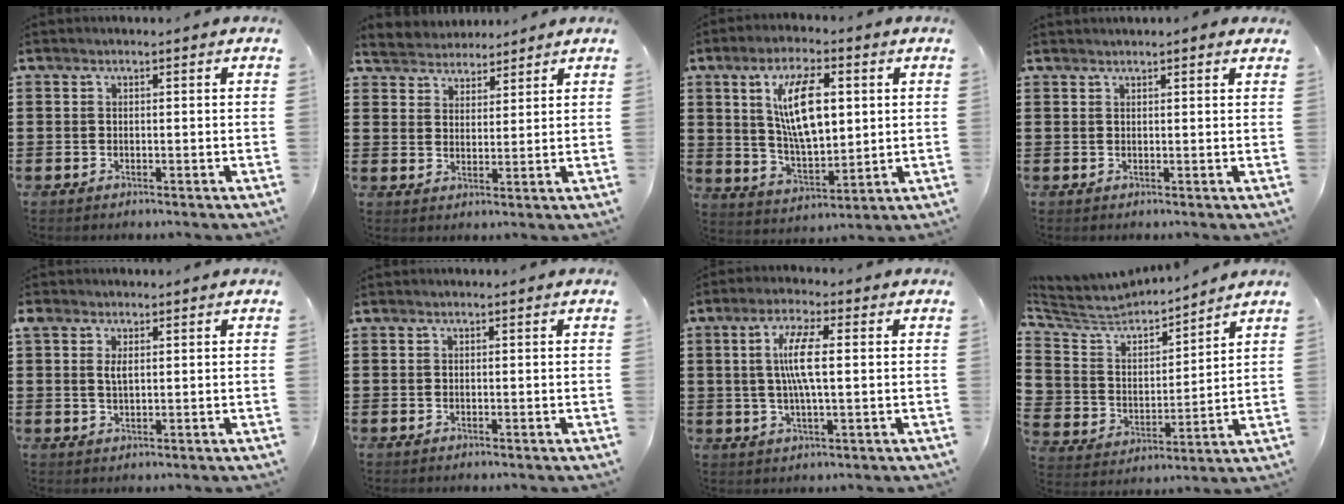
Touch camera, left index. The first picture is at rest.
{"total": 3.8, "force": [3.5, 1.3, -0.7], "torque": [-0.005, -0.011, 0.063]}
{"total": 11.2, "force": [3.4, 4.7, 9.6], "torque": [-0.182, 0.005, 0.055]}
{"total": 1.0, "force": [1.0, 0.0, 0.4], "torque": [-0.010, 0.000, 0.018]}
{"total": 2.3, "force": [0.8, 1.1, 1.8], "torque": [-0.040, 0.006, 0.014]}
{"total": 0.0}
{"total": 7.1, "force": [0.9, 1.7, 6.9], "torque": [-0.144, 0.000, 0.009]}
{"total": 5.2, "force": [4.5, 2.6, 0.3], "torque": [-0.043, -0.037, 0.074]}